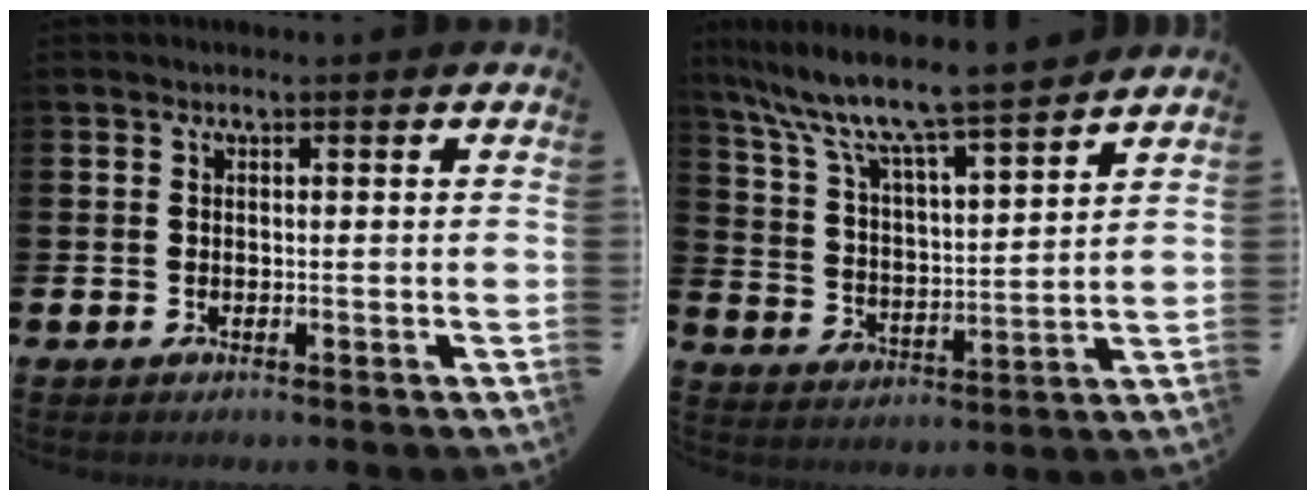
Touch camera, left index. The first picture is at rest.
{"total": 9.2, "force": [8.4, 0.7, 3.7], "torque": [-0.109, -0.059, 0.140]}